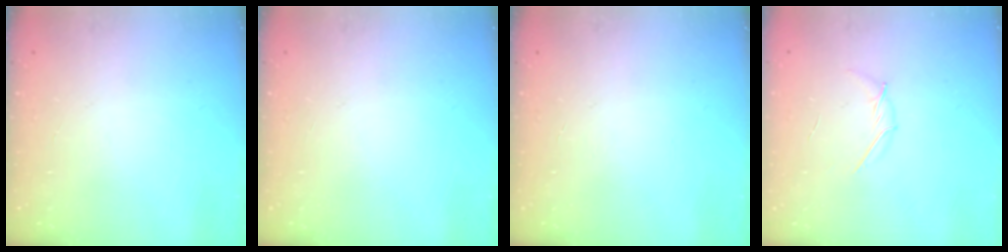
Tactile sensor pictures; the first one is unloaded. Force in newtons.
{"total": 0.0}
{"total": 0.0}
{"total": 3.8, "press": 3.6, "slide": 1.1}